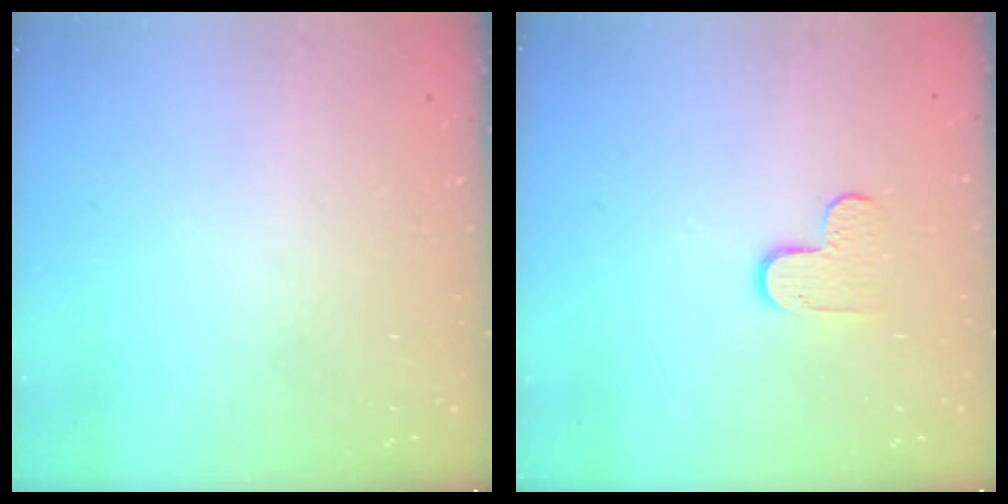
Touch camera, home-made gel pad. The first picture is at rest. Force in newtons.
{"total": 6.0, "press": 5.9, "slide": 0.6}